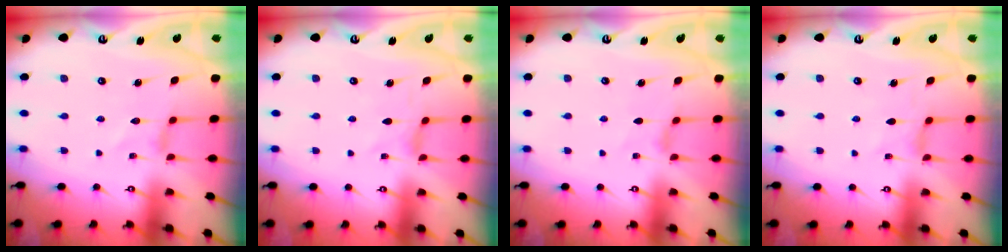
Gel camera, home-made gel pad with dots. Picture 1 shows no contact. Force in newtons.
{"total": 0.0}
{"total": 0.9, "press": 0.8, "slide": 0.4}
{"total": 0.8, "press": 0.7, "slide": 0.1}